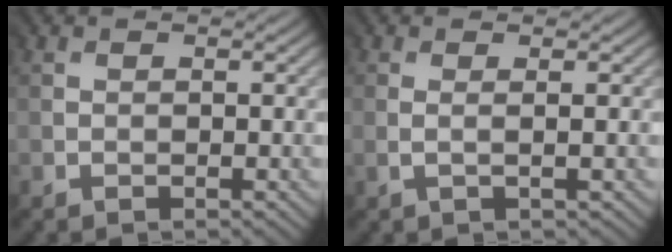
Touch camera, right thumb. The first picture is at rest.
{"total": 1.3, "force": [0.2, -1.3, -0.3], "torque": [-0.009, 0.003, 0.004]}